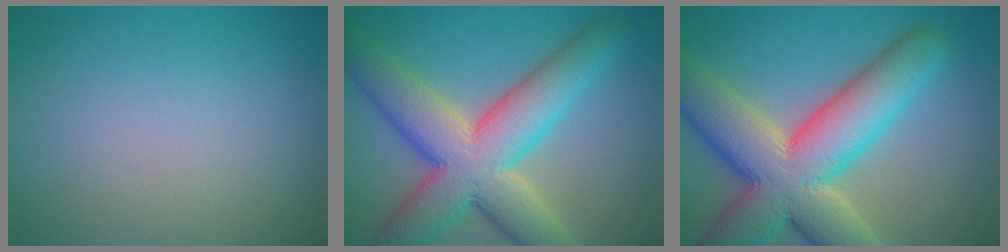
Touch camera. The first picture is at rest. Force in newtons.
{"total": 11.2, "press": 11.2, "slide": 0.4}
{"total": 12.9, "press": 12.9, "slide": 0.8}